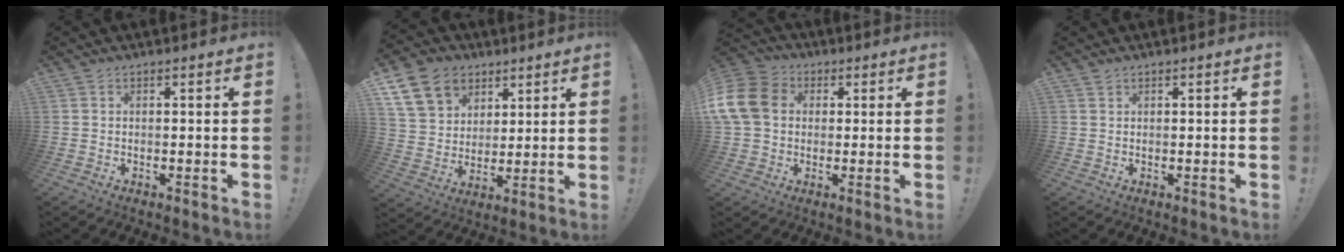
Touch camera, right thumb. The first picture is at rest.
{"total": 15.8, "force": [7.9, 12.0, 6.7], "torque": [-0.102, -0.033, 0.158]}
{"total": 14.8, "force": [1.7, 11.7, 8.8], "torque": [-0.182, 0.009, 0.036]}
{"total": 0.7, "force": [0.6, 0.3, 0.2], "torque": [-0.012, 0.003, 0.013]}